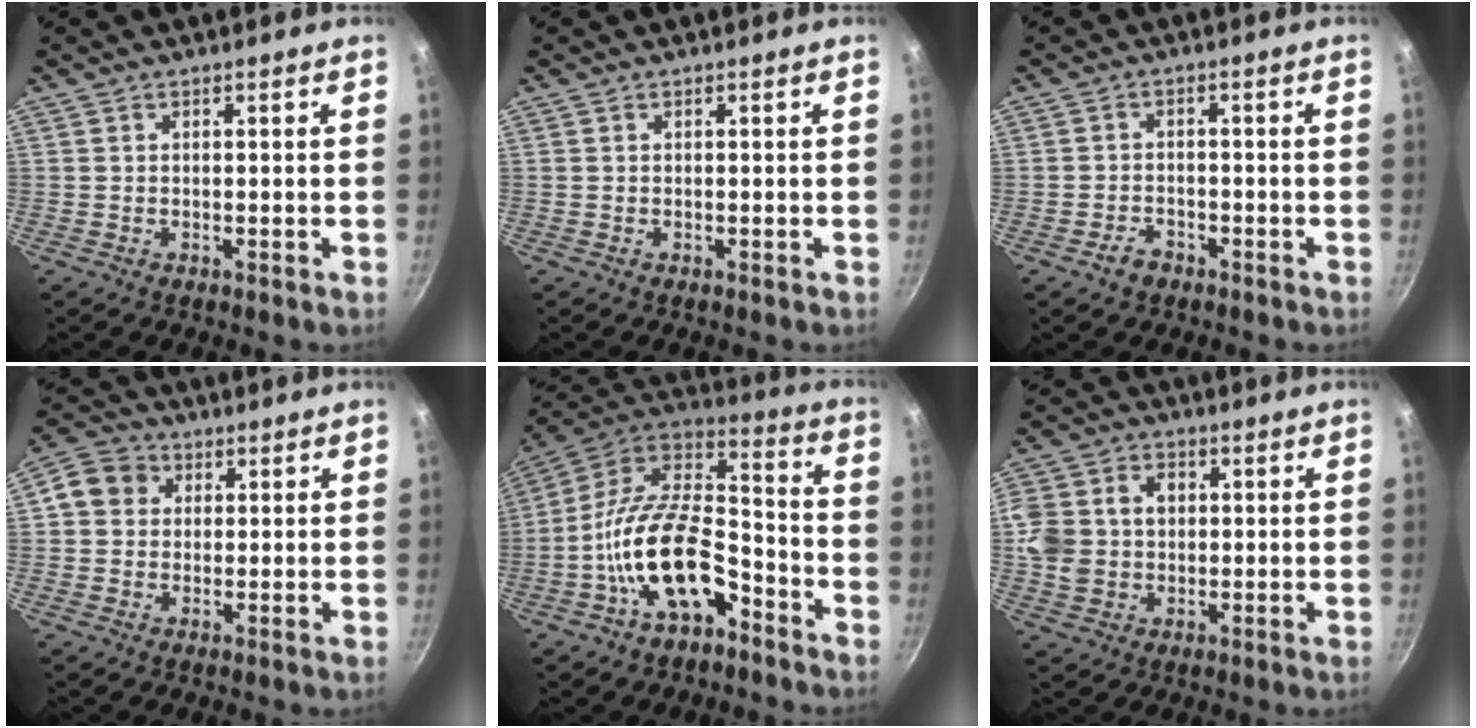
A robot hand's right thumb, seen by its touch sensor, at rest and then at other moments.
{"total": 0.0}
{"total": 3.1, "force": [-2.1, 2.0, 1.2], "torque": [-0.014, 0.022, -0.032]}
{"total": 6.9, "force": [1.5, 6.1, 2.9], "torque": [-0.018, 0.012, 0.009]}
{"total": 20.2, "force": [-8.6, 10.7, 14.8], "torque": [-0.238, 0.075, -0.166]}
{"total": 10.7, "force": [0.9, 8.9, 5.8], "torque": [-0.100, 0.015, 0.009]}